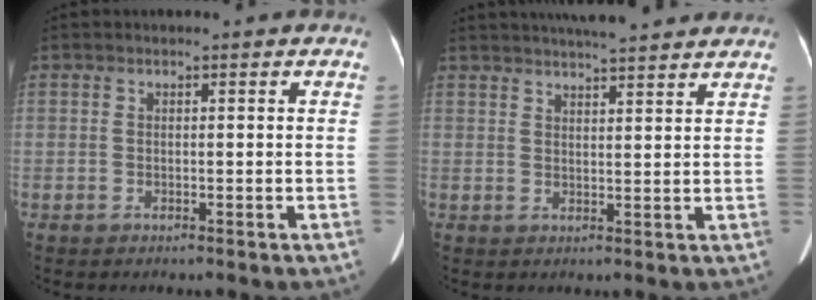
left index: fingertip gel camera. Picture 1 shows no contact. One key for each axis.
{"total": 11.8, "fx": 10.5, "fy": 1.2, "fz": 5.2, "tx": -0.082, "ty": 0.024, "tz": 0.138}